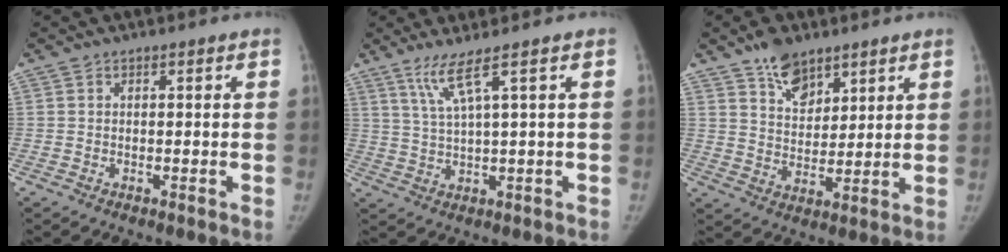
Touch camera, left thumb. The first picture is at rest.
{"total": 4.6, "force": [2.8, -0.9, 3.6], "torque": [-0.086, -0.018, 0.070]}
{"total": 8.1, "force": [5.8, 4.6, 3.3], "torque": [-0.025, -0.041, 0.106]}